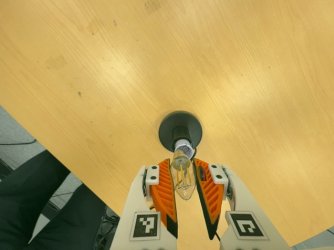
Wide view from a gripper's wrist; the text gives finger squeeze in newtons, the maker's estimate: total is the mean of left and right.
{"total": 13.1, "left": 13.6, "right": 12.6}